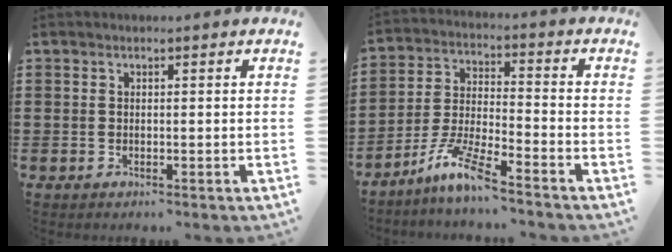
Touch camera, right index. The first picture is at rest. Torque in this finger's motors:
{"motor_torque": [0.97, -0.15, 0.13, 0.07]}